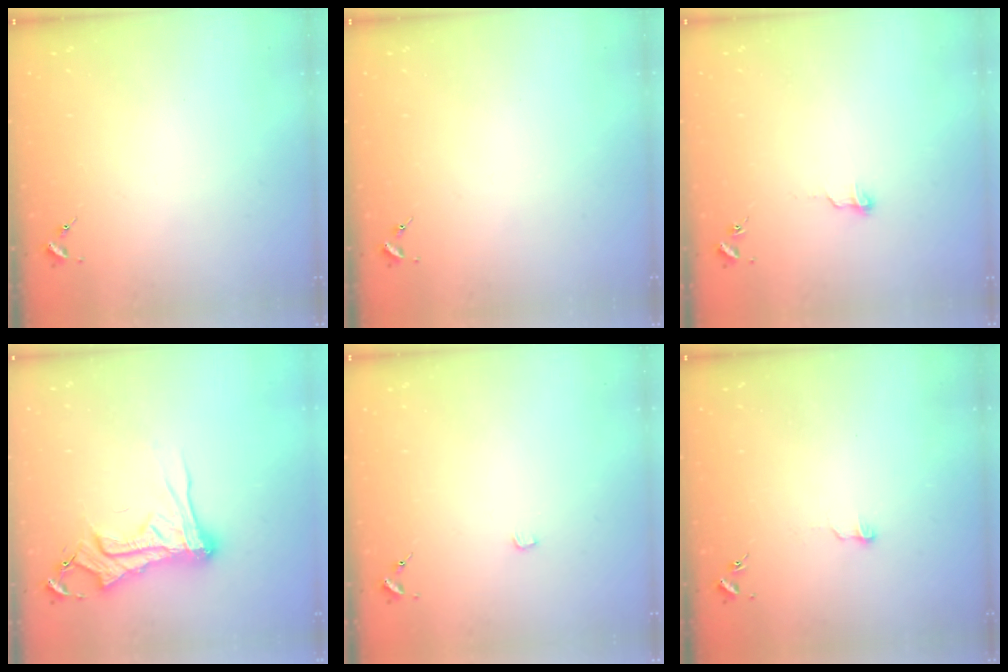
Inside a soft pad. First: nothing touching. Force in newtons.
{"total": 0.0}
{"total": 6.2, "press": 6.1, "slide": 0.5}
{"total": 14.5, "press": 14.5, "slide": 1.1}
{"total": 0.8, "press": 0.8, "slide": 0.1}
{"total": 3.6, "press": 3.6, "slide": 0.3}